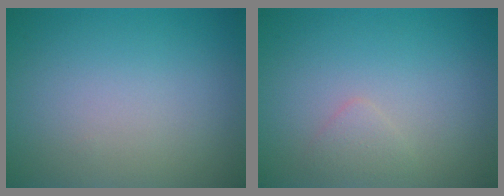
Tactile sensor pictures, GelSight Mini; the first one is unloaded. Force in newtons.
{"total": 1.1, "press": 1.1, "slide": 0.0}